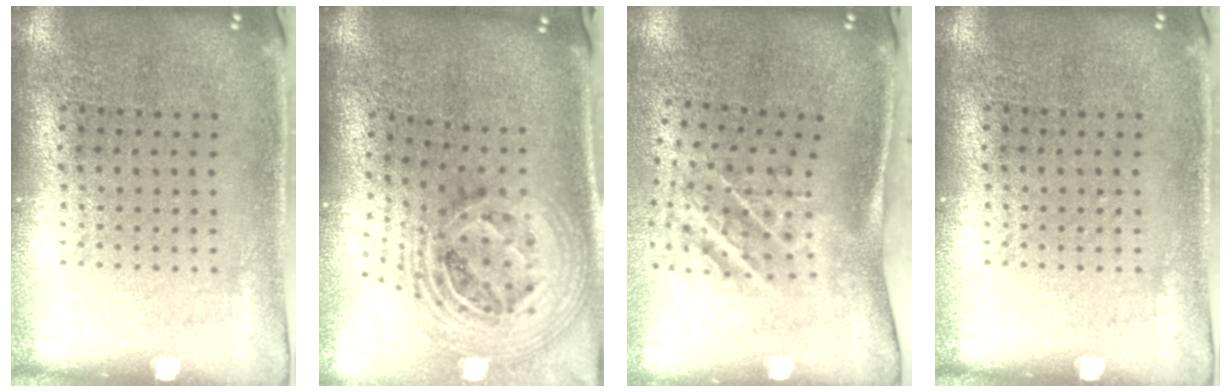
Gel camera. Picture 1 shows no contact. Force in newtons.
{"total": 2.8, "press": 2.0, "slide": 1.9}
{"total": 2.0, "press": 1.2, "slide": 1.7}
{"total": 0.0}